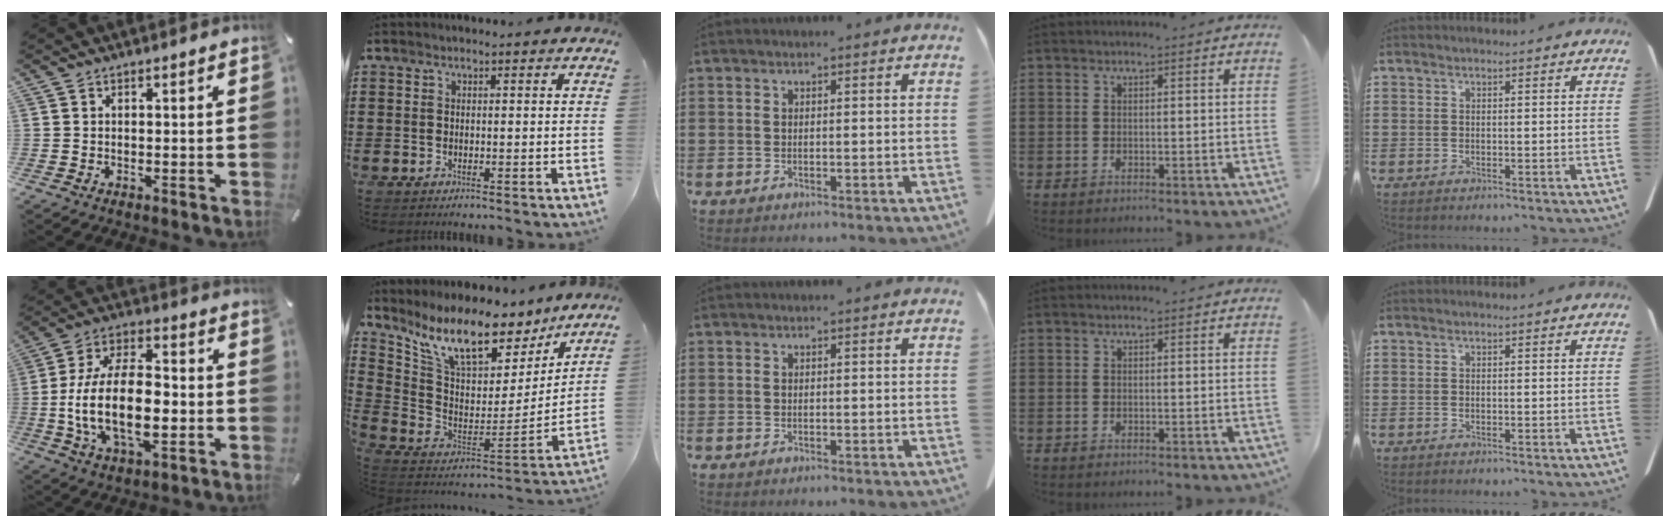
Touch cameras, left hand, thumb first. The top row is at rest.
{"thumb": {"total": 18.0, "force": [-3.4, 9.9, 14.6], "torque": [-0.293, 0.005, -0.060]}, "index": {"total": 11.9, "force": [9.1, 3.6, 6.8], "torque": [-0.166, -0.059, 0.159]}}